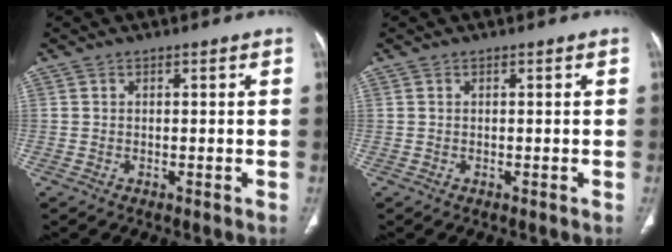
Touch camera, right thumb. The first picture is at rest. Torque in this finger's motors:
{"motor_torque": [0.42, 0.40, 0.01, 0.00, 0.00]}